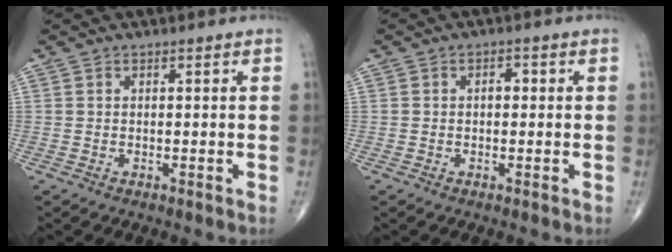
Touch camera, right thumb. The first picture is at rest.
{"total": 1.6, "force": [0.0, 1.1, 1.2], "torque": [-0.005, 0.006, -0.005]}